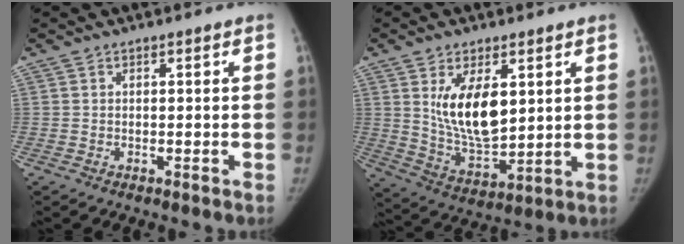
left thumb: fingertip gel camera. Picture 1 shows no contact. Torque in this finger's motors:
{"motor_torque": [1.24, 1.26, 0.04, -0.05, 0.11]}